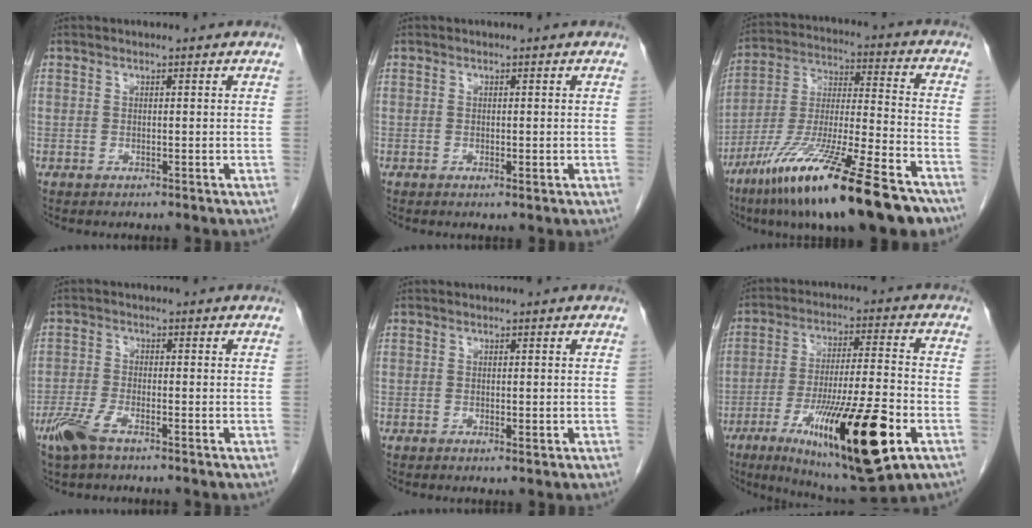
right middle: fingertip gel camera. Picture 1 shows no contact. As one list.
[{"total": 0.9, "force": [-0.2, 0.3, 0.8], "torque": [-0.010, -0.001, -0.002]}, {"total": 23.8, "force": [-15.9, 2.4, 17.6], "torque": [-0.277, -0.045, -0.277]}, {"total": 4.6, "force": [-3.1, 1.1, 3.2], "torque": [-0.079, -0.007, -0.062]}, {"total": 1.1, "force": [-0.3, 0.5, 0.9], "torque": [-0.011, -0.001, -0.002]}, {"total": 21.0, "force": [-8.8, 2.7, 18.9], "torque": [-0.305, -0.031, -0.134]}]